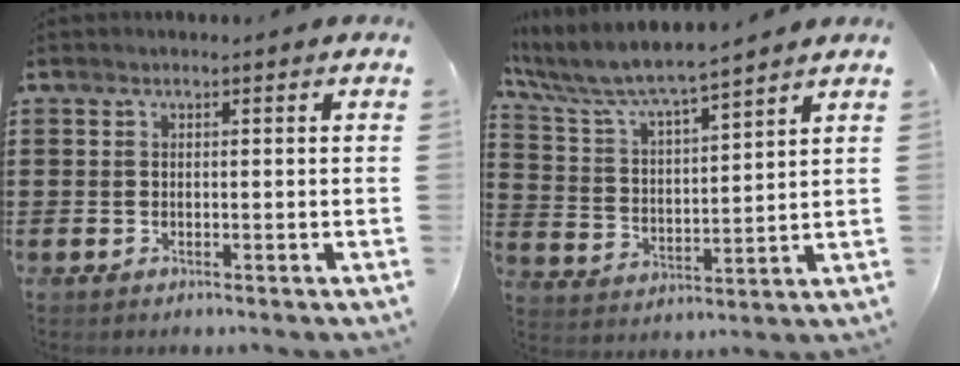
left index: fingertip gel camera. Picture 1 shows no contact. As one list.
[{"total": 6.2, "force": [5.6, 0.5, 2.6], "torque": [-0.078, -0.037, 0.090]}]